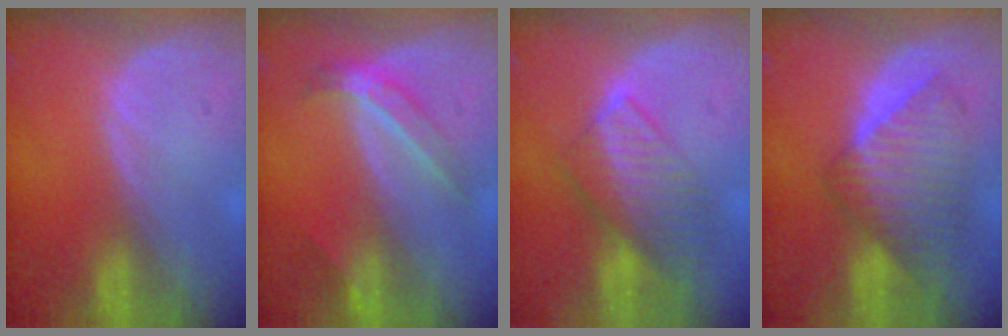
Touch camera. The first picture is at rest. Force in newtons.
{"total": 4.5, "press": 4.3, "slide": 1.2}
{"total": 8.4, "press": 7.2, "slide": 4.2}
{"total": 8.0, "press": 7.9, "slide": 1.4}